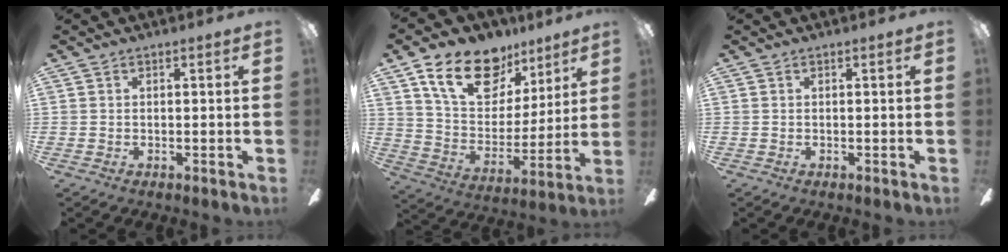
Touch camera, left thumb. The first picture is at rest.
{"total": 19.4, "force": [11.8, 11.6, 10.1], "torque": [-0.171, -0.053, 0.212]}
{"total": 0.0}